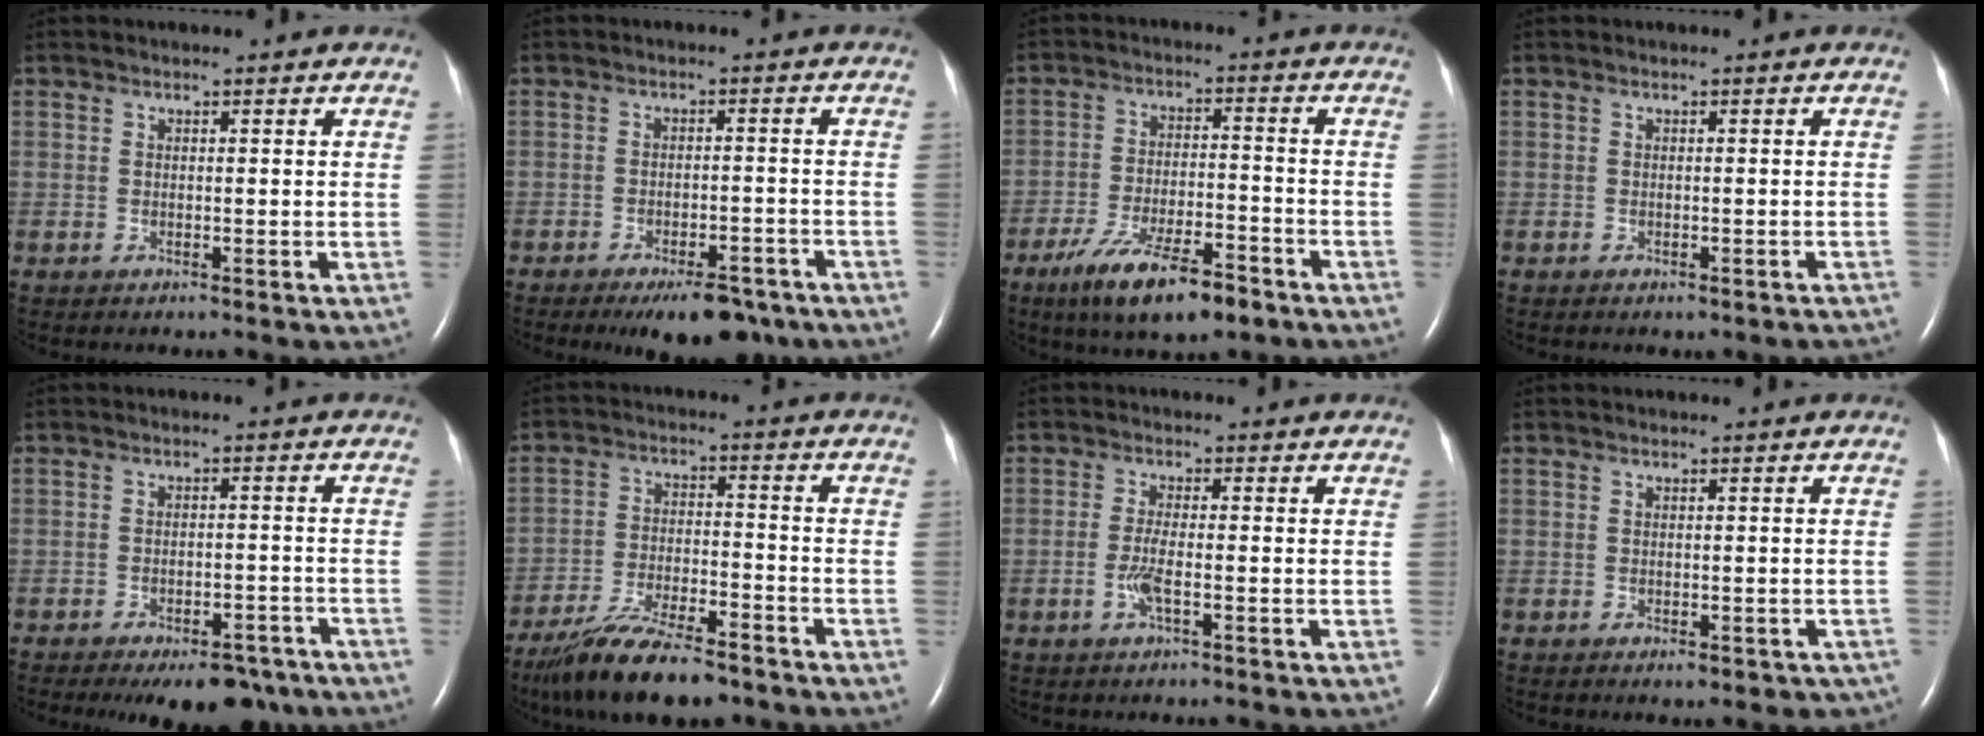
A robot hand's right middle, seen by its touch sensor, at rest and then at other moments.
{"total": 8.2, "force": [-6.1, 3.0, 4.6], "torque": [-0.061, -0.002, -0.089]}
{"total": 11.6, "force": [-7.7, 2.8, 8.2], "torque": [-0.154, -0.016, -0.127]}
{"total": 3.2, "force": [-2.7, 1.2, 1.2], "torque": [-0.010, -0.001, -0.028]}
{"total": 11.0, "force": [-8.4, 4.6, 5.3], "torque": [-0.062, 0.004, -0.111]}
{"total": 13.8, "force": [-11.1, 2.9, 7.6], "torque": [-0.145, -0.019, -0.191]}
{"total": 2.9, "force": [-1.1, 0.1, 2.7], "torque": [-0.065, -0.004, -0.025]}
{"total": 2.9, "force": [-2.1, 1.5, 1.3], "torque": [-0.005, -0.001, -0.021]}